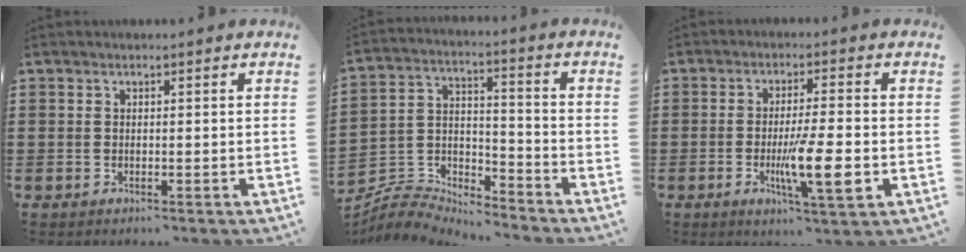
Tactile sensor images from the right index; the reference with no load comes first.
{"total": 6.3, "force": [-6.0, 1.6, 0.7], "torque": [-0.036, 0.002, -0.127]}
{"total": 9.5, "force": [-2.3, 1.6, 9.0], "torque": [-0.165, -0.013, -0.038]}